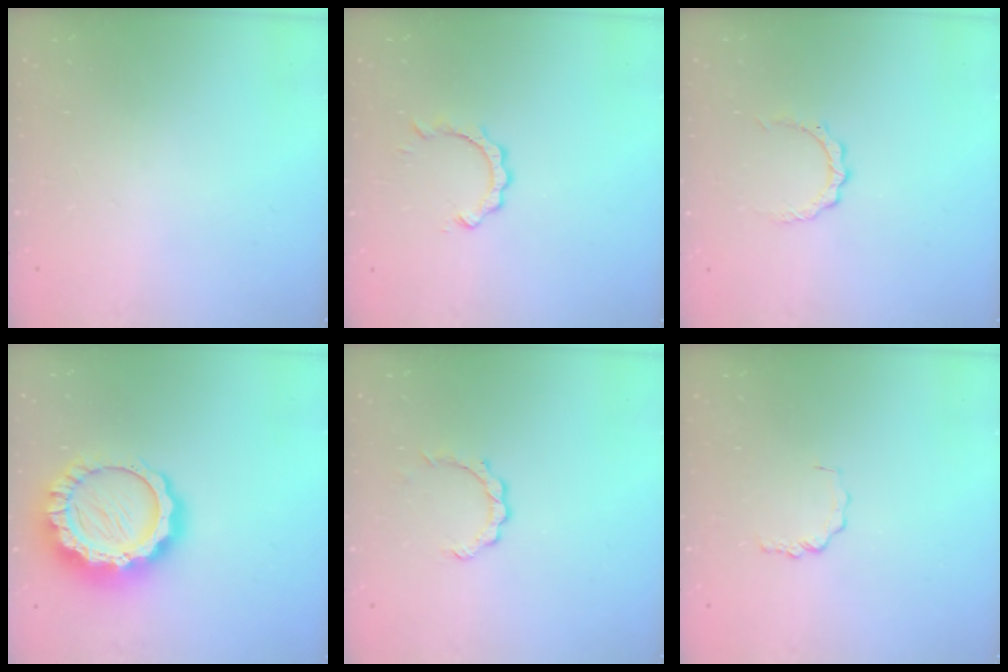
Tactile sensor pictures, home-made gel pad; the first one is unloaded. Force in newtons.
{"total": 2.3, "press": 2.3, "slide": 0.2}
{"total": 3.8, "press": 3.7, "slide": 0.3}
{"total": 16.9, "press": 16.9, "slide": 1.5}
{"total": 4.1, "press": 4.1, "slide": 0.3}
{"total": 2.1, "press": 2.1, "slide": 0.3}